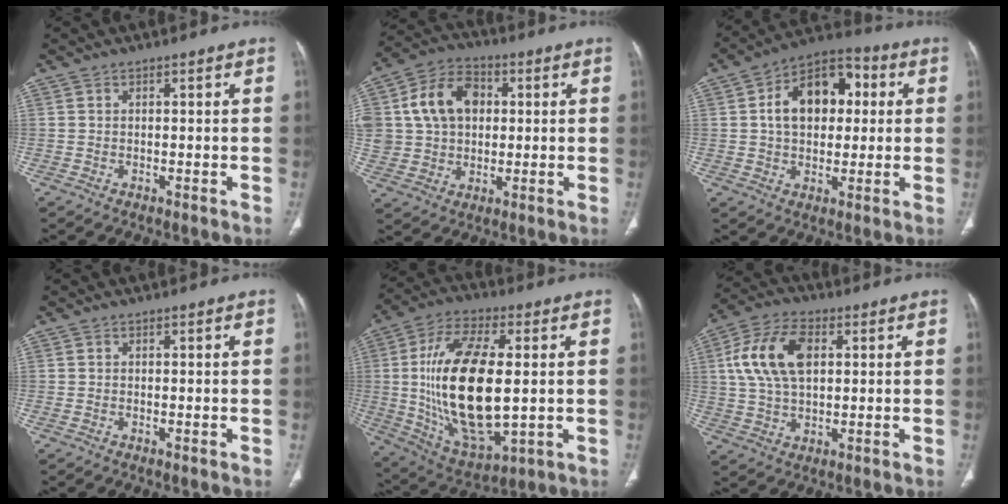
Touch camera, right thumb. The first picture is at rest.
{"total": 16.1, "force": [3.0, 12.4, 9.8], "torque": [-0.167, 0.018, 0.055]}
{"total": 15.0, "force": [2.6, 9.9, 10.9], "torque": [-0.140, 0.022, 0.031]}
{"total": 0.5, "force": [-0.1, 0.3, 0.4], "torque": [-0.011, -0.003, -0.001]}
{"total": 25.6, "force": [0.6, 12.4, 22.4], "torque": [-0.436, -0.003, 0.022]}
{"total": 13.4, "force": [3.0, 7.9, 10.3], "torque": [-0.201, 0.012, 0.055]}